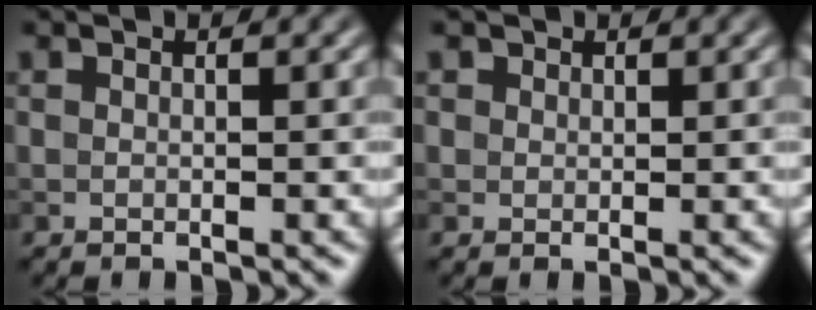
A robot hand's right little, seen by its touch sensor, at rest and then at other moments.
{"total": 1.1, "force": [0.7, 0.9, 0.2], "torque": [-0.001, -0.003, 0.006]}